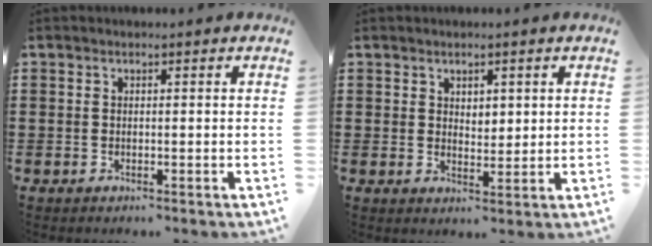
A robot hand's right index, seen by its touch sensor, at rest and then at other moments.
{"total": 2.3, "force": [1.7, 1.4, 0.7], "torque": [-0.009, 0.004, 0.030]}